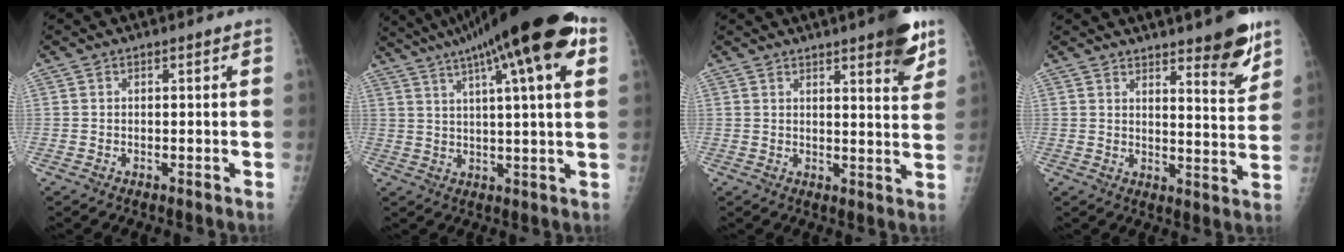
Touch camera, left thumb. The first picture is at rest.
{"total": 22.2, "force": [11.1, 3.8, 18.8], "torque": [-0.295, 0.019, 0.163]}
{"total": 8.9, "force": [5.5, 1.9, 6.7], "torque": [-0.068, -0.028, 0.067]}
{"total": 9.5, "force": [6.6, 2.0, 6.6], "torque": [-0.066, -0.048, 0.094]}